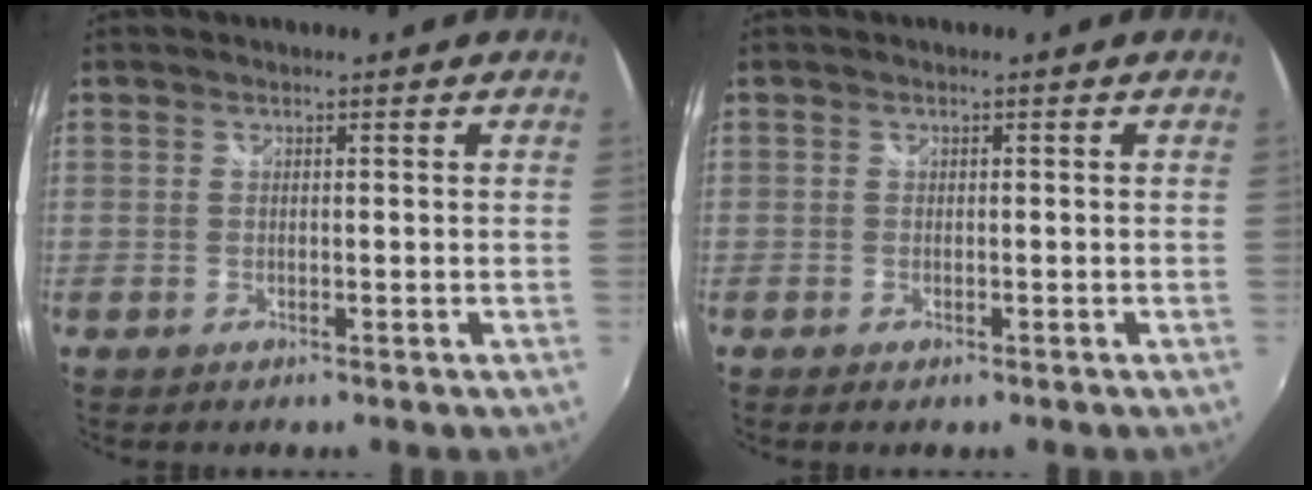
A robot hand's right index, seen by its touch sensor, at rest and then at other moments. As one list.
[{"total": 1.0, "force": [-0.7, 0.6, 0.4], "torque": [-0.010, -0.005, -0.013]}]